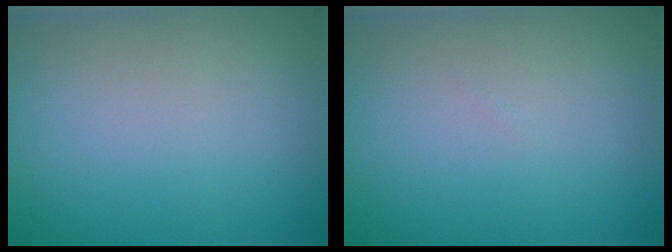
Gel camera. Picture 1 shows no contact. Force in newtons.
{"total": 0.0}